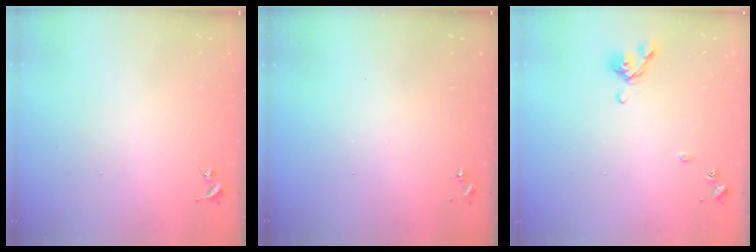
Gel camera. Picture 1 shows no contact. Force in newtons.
{"total": 0.0}
{"total": 8.6, "press": 8.4, "slide": 1.4}